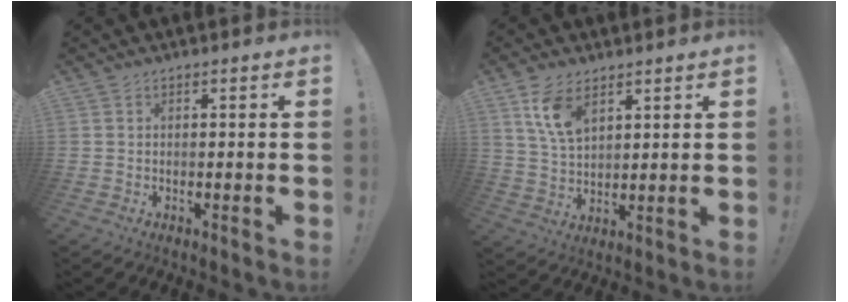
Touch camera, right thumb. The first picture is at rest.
{"total": 9.3, "force": [5.3, 4.9, 5.9], "torque": [-0.111, -0.020, 0.099]}